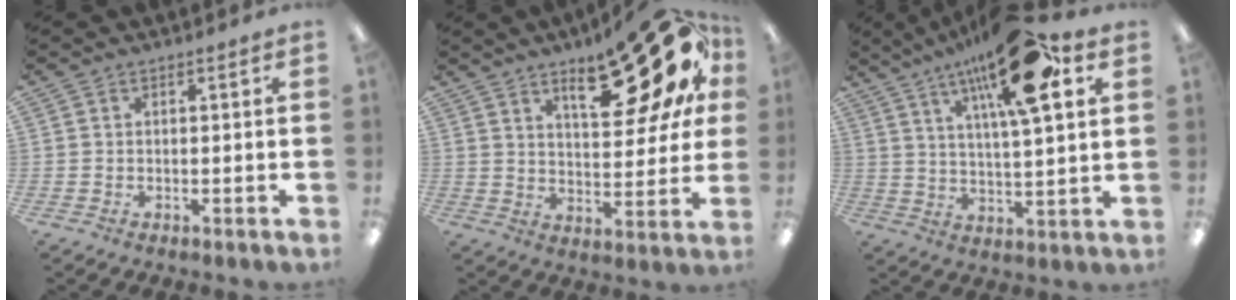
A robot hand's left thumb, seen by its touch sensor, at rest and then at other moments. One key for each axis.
{"total": 23.1, "fx": 14.3, "fy": 8.0, "fz": 16.3, "tx": -0.214, "ty": -0.093, "tz": 0.226}
{"total": 20.7, "fx": 11.4, "fy": 6.2, "fz": 16.2, "tx": -0.250, "ty": -0.046, "tz": 0.176}